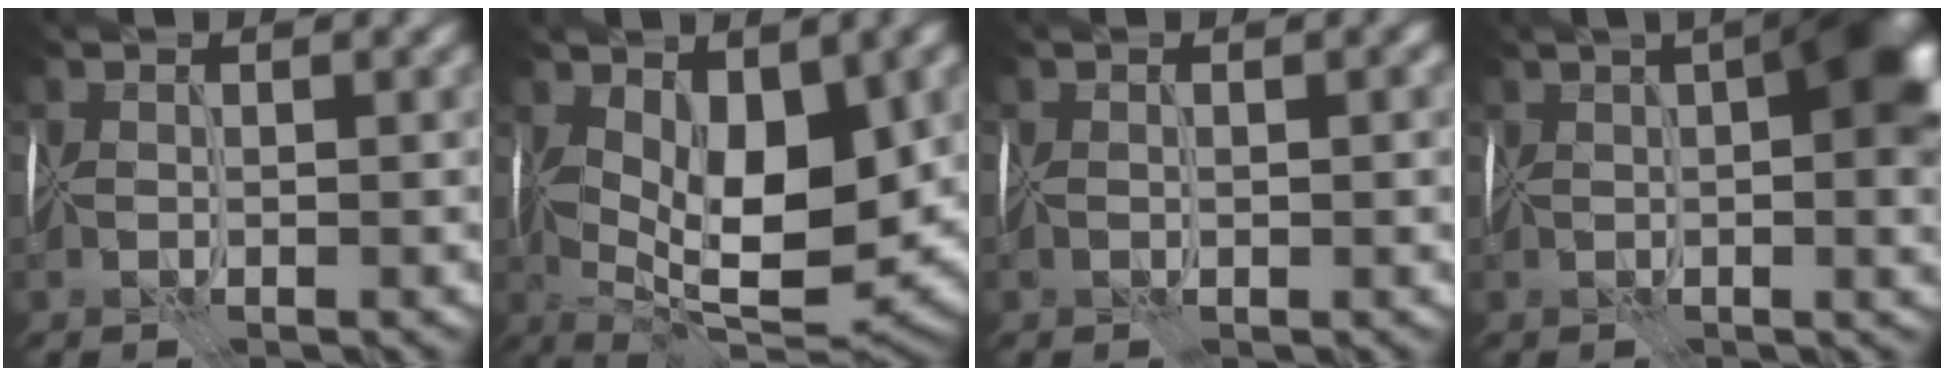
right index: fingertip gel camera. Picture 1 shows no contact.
{"total": 10.9, "force": [0.8, 4.8, 9.7], "torque": [-0.148, -0.004, 0.011]}
{"total": 0.7, "force": [-0.1, 0.4, 0.5], "torque": [-0.008, 0.004, 0.000]}
{"total": 8.8, "force": [1.5, 3.3, 8.0], "torque": [-0.108, 0.012, 0.020]}